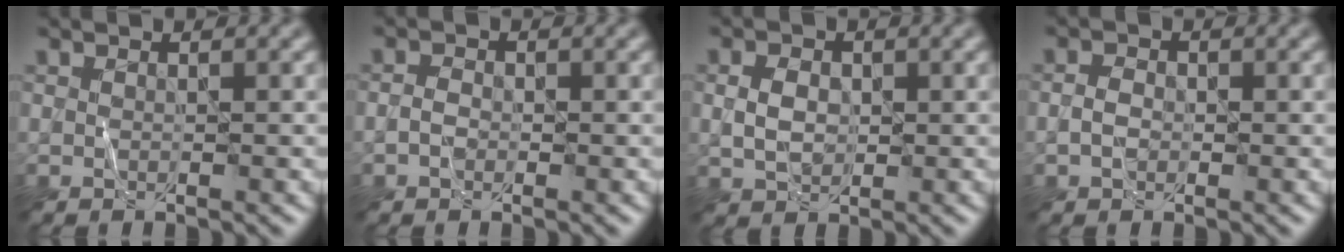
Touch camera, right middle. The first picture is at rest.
{"total": 1.3, "force": [-0.6, 0.9, 0.7], "torque": [-0.016, 0.003, -0.014]}
{"total": 2.8, "force": [0.1, 2.1, 1.8], "torque": [-0.041, 0.002, 0.002]}
{"total": 1.7, "force": [-0.5, 1.2, 1.0], "torque": [-0.022, 0.004, -0.012]}